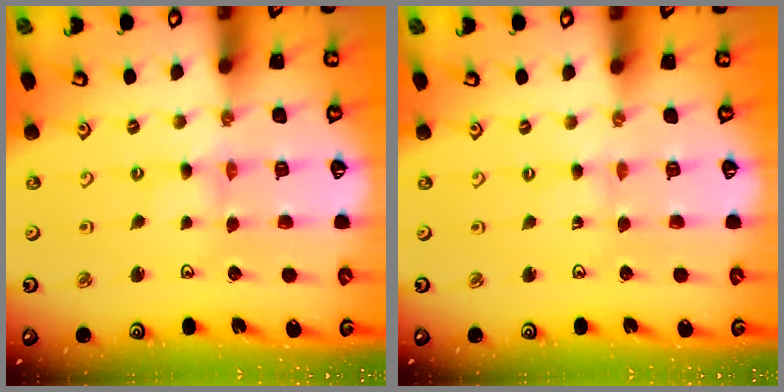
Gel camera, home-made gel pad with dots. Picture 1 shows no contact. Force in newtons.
{"total": 0.0}